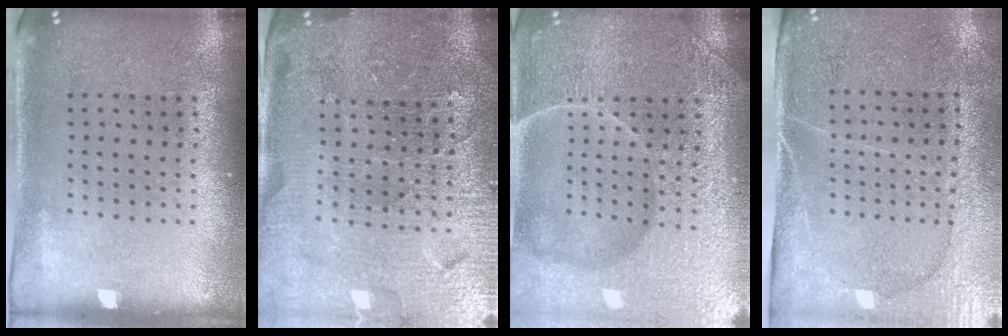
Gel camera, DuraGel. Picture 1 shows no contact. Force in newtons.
{"total": 4.6, "press": 4.3, "slide": 1.5}
{"total": 7.4, "press": 7.3, "slide": 1.0}
{"total": 2.9, "press": 2.6, "slide": 1.3}